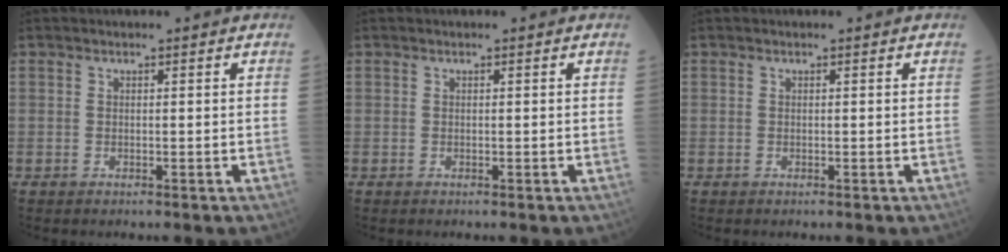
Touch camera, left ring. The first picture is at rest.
{"total": 0.0}
{"total": 0.0}